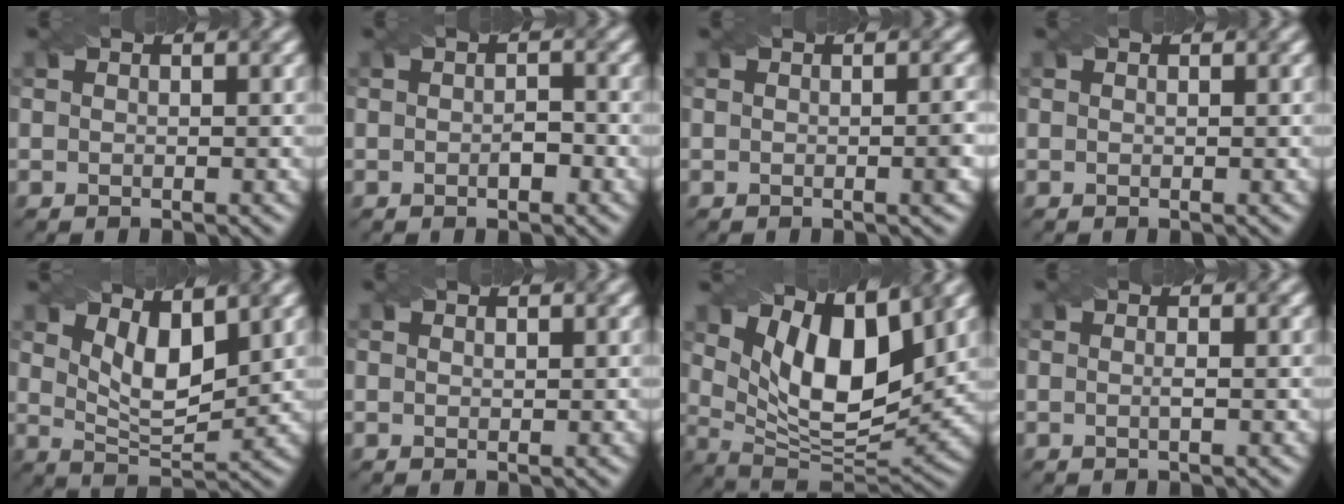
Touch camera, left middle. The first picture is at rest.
{"total": 1.3, "force": [-0.5, 0.6, 1.0], "torque": [-0.017, 0.001, -0.007]}
{"total": 1.5, "force": [-0.3, 0.2, 1.5], "torque": [-0.017, 0.001, -0.007]}
{"total": 0.0}
{"total": 4.8, "force": [2.2, 2.0, 3.7], "torque": [-0.077, -0.010, 0.040]}
{"total": 0.0}
{"total": 10.4, "force": [4.5, 4.5, 8.3], "torque": [-0.143, -0.003, 0.077]}
{"total": 0.7, "force": [-0.2, 0.0, 0.6], "torque": [-0.012, -0.001, -0.004]}